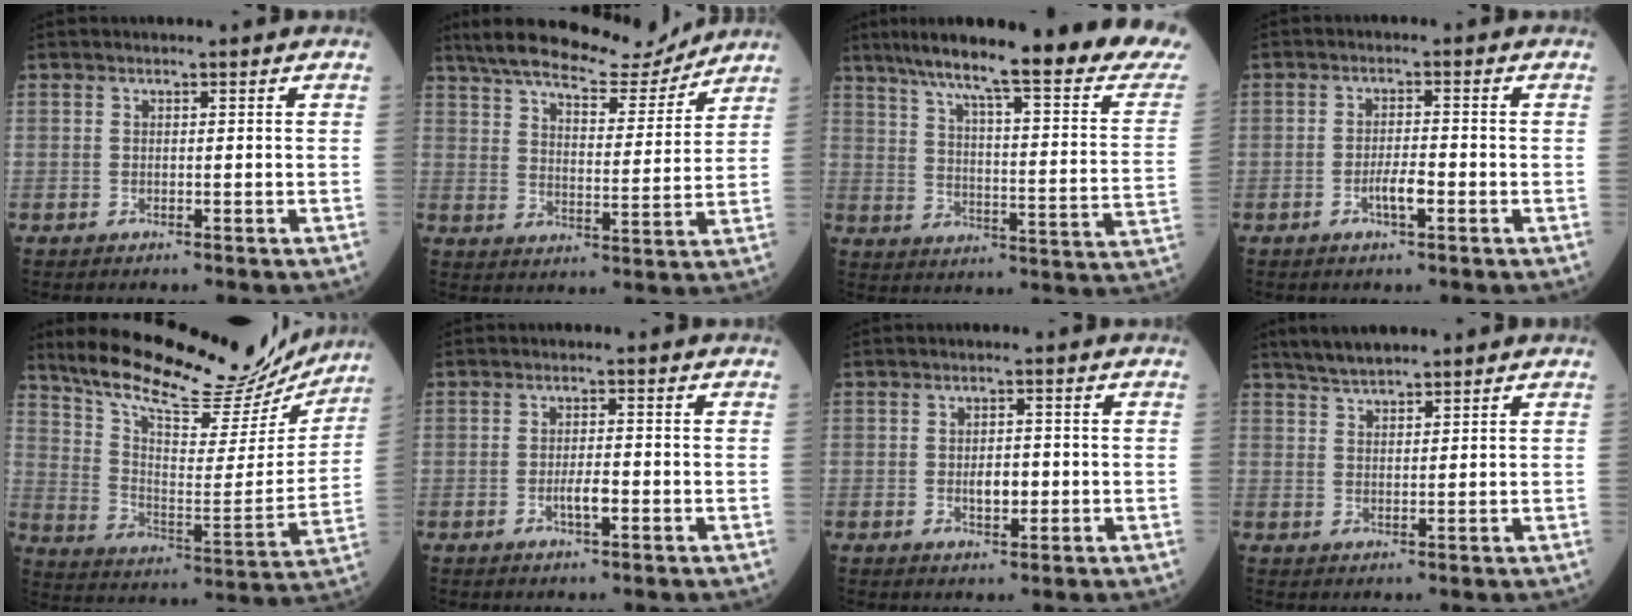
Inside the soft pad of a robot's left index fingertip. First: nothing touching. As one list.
[{"total": 15.3, "force": [13.7, 2.9, 6.2], "torque": [-0.103, 0.005, 0.207]}, {"total": 28.2, "force": [23.5, 1.2, 15.6], "torque": [-0.232, -0.058, 0.304]}, {"total": 3.0, "force": [-1.4, 0.6, 2.6], "torque": [-0.050, 0.001, -0.026]}, {"total": 24.9, "force": [22.2, 5.6, 9.7], "torque": [-0.158, -0.028, 0.315]}, {"total": 2.4, "force": [-0.9, 0.6, 2.2], "torque": [-0.039, 0.001, -0.016]}, {"total": 3.0, "force": [-0.5, 1.6, 2.5], "torque": [-0.043, 0.001, -0.006]}, {"total": 4.1, "force": [3.7, 0.7, 1.6], "torque": [-0.037, 0.017, 0.072]}]